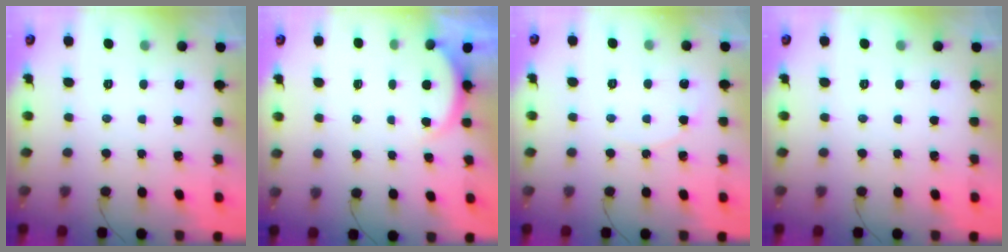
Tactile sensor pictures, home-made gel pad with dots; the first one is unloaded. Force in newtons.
{"total": 2.2, "press": 2.2, "slide": 0.6}
{"total": 4.5, "press": 4.5, "slide": 0.5}
{"total": 0.0}